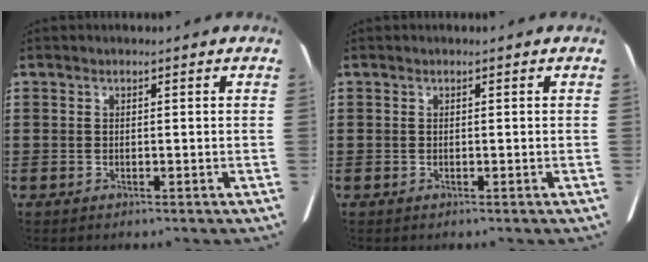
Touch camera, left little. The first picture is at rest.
{"total": 0.0}